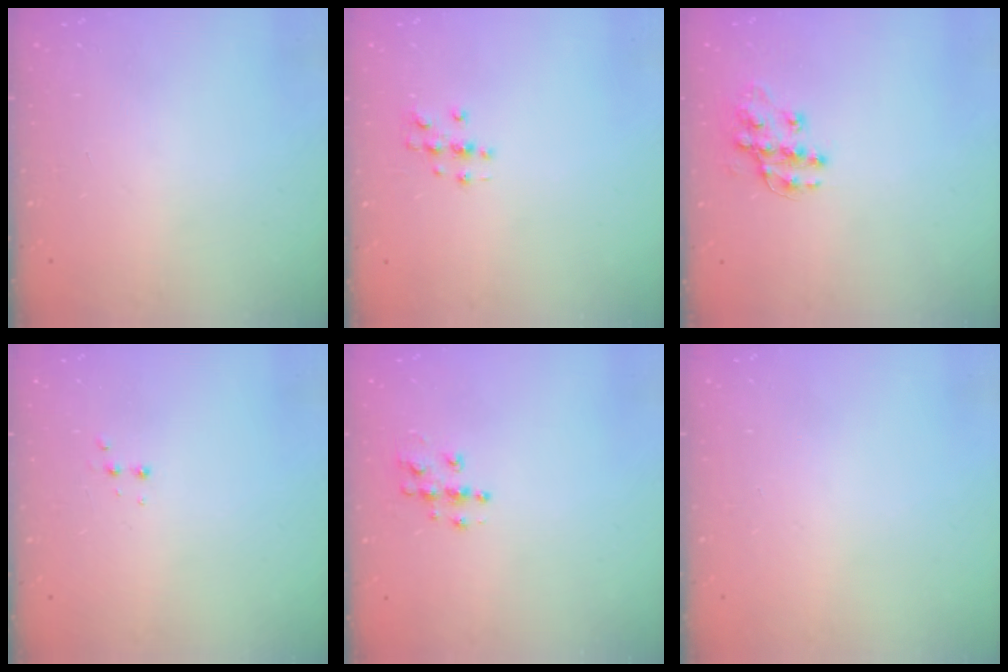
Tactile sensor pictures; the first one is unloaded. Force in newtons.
{"total": 3.2, "press": 3.2, "slide": 0.3}
{"total": 12.2, "press": 12.2, "slide": 0.9}
{"total": 2.9, "press": 2.7, "slide": 1.0}
{"total": 6.2, "press": 6.2, "slide": 0.2}
{"total": 0.0}